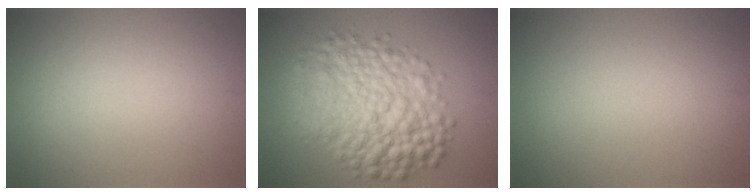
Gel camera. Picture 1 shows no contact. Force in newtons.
{"total": 8.4, "press": 8.4, "slide": 0.1}
{"total": 0.0}